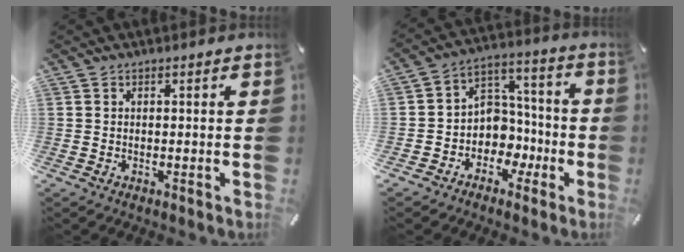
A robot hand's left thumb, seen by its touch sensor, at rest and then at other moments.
{"total": 9.2, "force": [-2.2, 8.8, 1.1], "torque": [-0.014, 0.012, -0.030]}